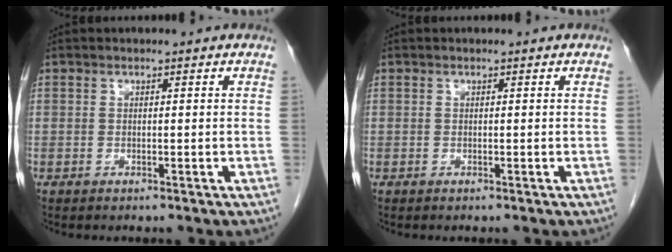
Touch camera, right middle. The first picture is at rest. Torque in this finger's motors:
{"motor_torque": [0.03, -0.31, 0.02, 0.00]}